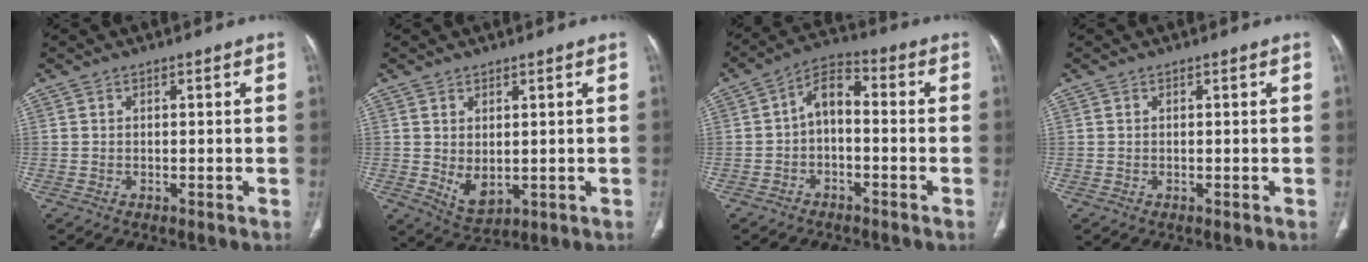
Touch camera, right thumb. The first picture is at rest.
{"total": 5.0, "force": [0.0, 3.0, 4.0], "torque": [-0.064, -0.011, 0.019]}
{"total": 6.8, "force": [-1.3, 4.1, 5.4], "torque": [-0.083, 0.036, -0.036]}
{"total": 0.0}